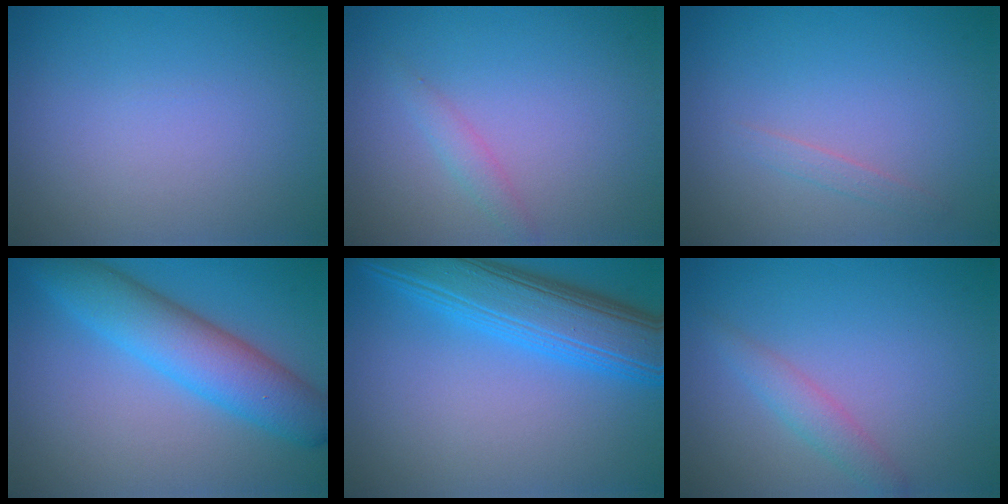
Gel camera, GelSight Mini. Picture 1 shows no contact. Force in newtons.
{"total": 1.3, "press": 1.3, "slide": 0.0}
{"total": 0.9, "press": 0.9, "slide": 0.0}
{"total": 6.7, "press": 6.7, "slide": 0.1}
{"total": 7.9, "press": 7.9, "slide": 0.3}
{"total": 2.0, "press": 2.0, "slide": 0.0}